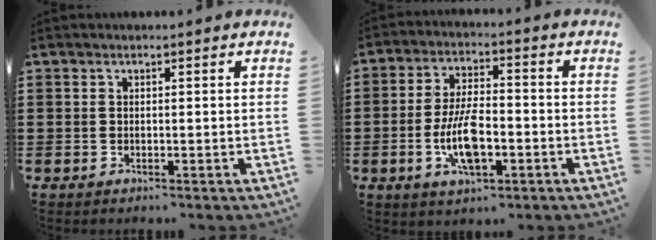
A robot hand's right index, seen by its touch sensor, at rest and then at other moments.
{"total": 9.0, "force": [-2.5, 3.7, 7.8], "torque": [-0.172, -0.003, -0.050]}